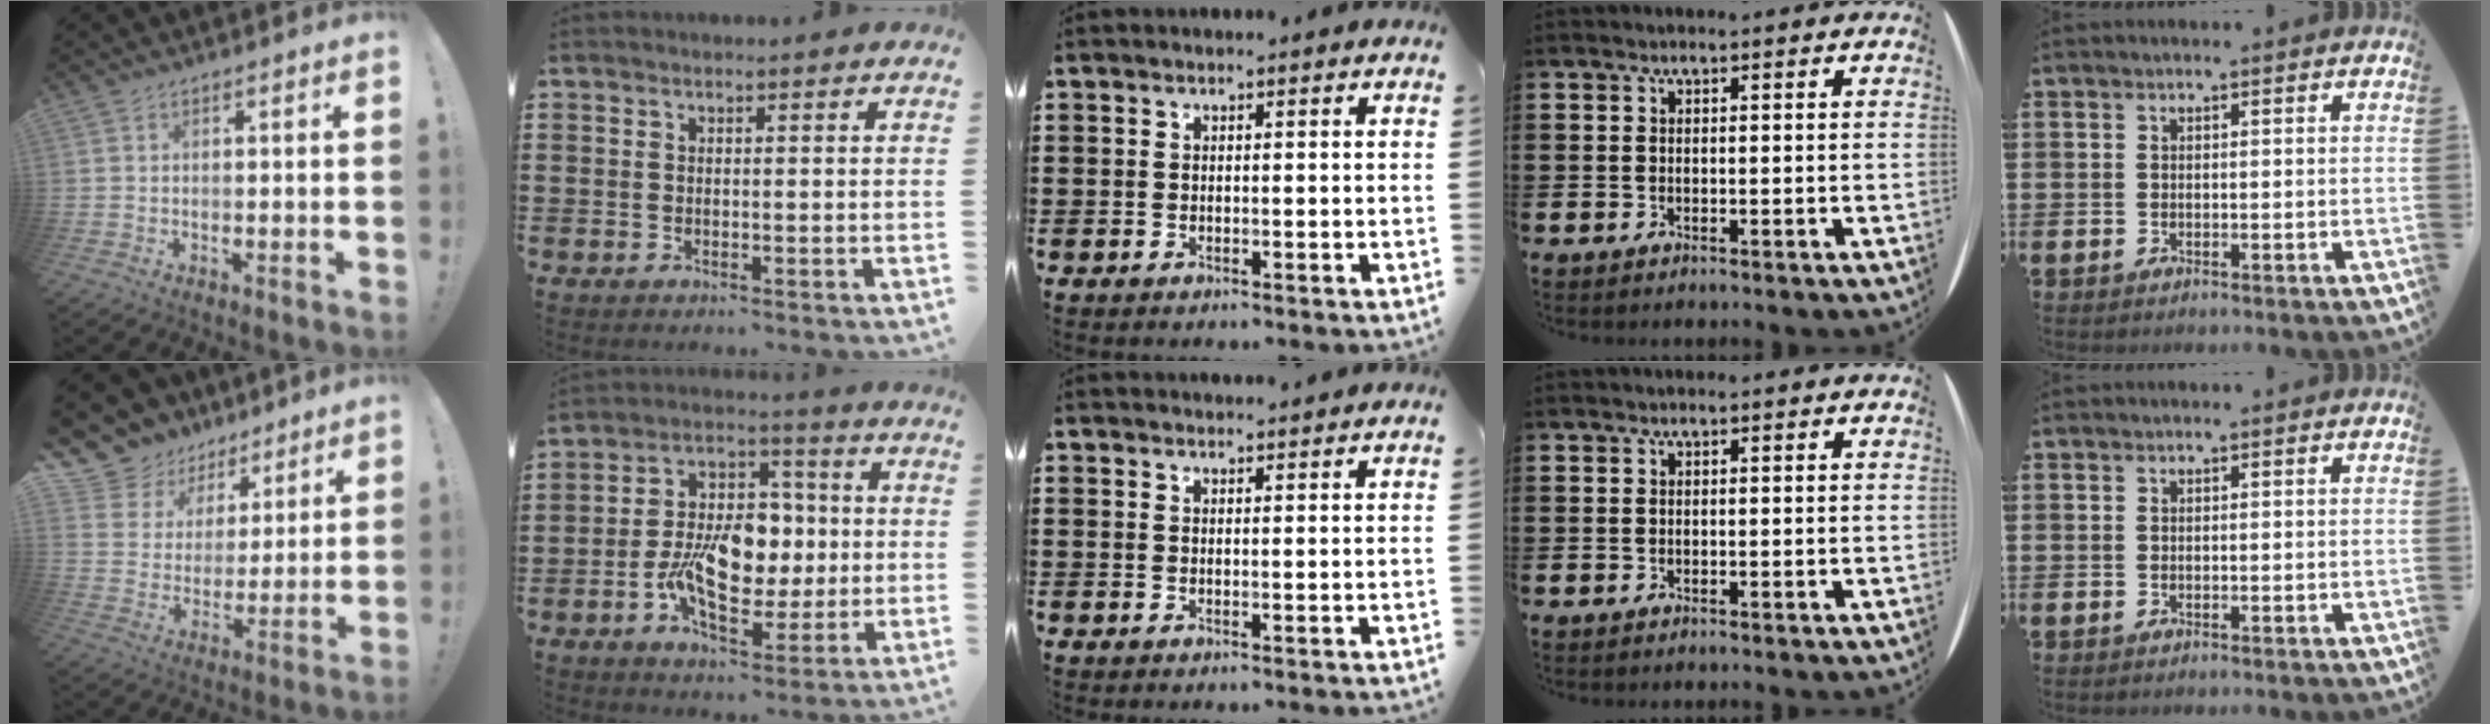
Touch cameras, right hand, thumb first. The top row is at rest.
{"thumb": {"total": 10.2, "force": [6.8, 7.5, 1.5], "torque": [-0.036, -0.061, 0.138]}, "index": {"total": 11.2, "force": [-1.6, 7.0, 8.6], "torque": [-0.173, 0.004, -0.032]}, "middle": {"total": 1.5, "force": [1.5, 0.0, 0.2], "torque": [0.001, -0.003, 0.027]}}